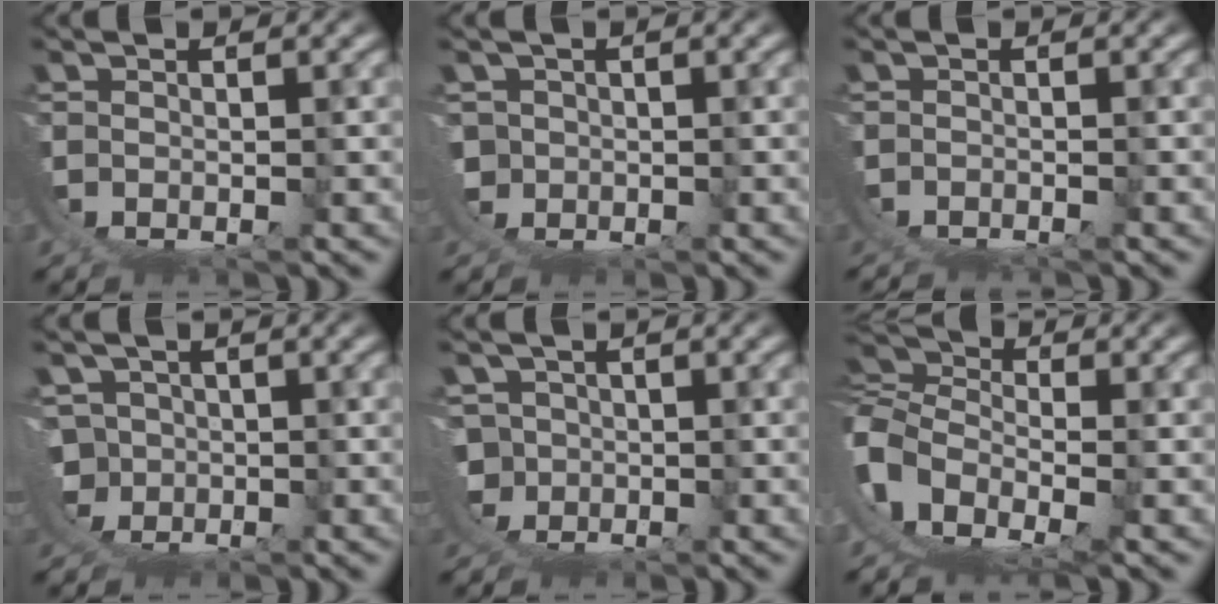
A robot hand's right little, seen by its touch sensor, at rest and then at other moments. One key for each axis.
{"total": 3.7, "fx": -0.9, "fy": 3.4, "fz": 1.2, "tx": -0.045, "ty": -0.031, "tz": -0.009}
{"total": 2.4, "fx": -2.0, "fy": 1.3, "fz": 0.3, "tx": -0.012, "ty": -0.008, "tz": -0.033}
{"total": 7.9, "fx": -1.2, "fy": 7.3, "fz": 2.7, "tx": -0.081, "ty": -0.035, "tz": -0.018}
{"total": 7.0, "fx": -1.2, "fy": 6.5, "fz": 2.4, "tx": -0.073, "ty": -0.034, "tz": -0.018}
{"total": 10.5, "fx": -0.6, "fy": 8.3, "fz": 6.4, "tx": -0.156, "ty": -0.026, "tz": -0.020}